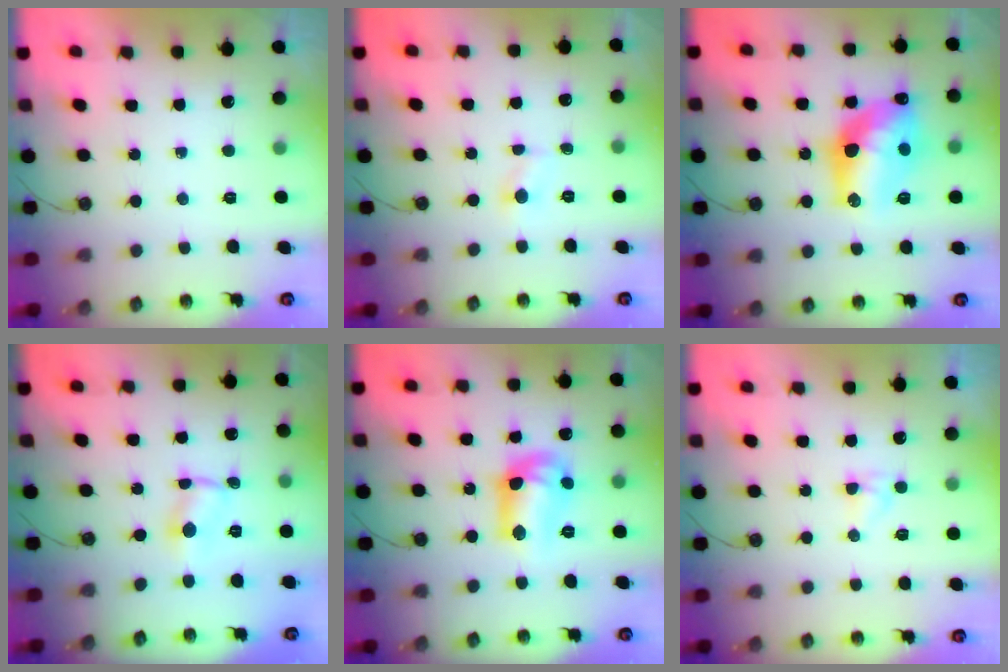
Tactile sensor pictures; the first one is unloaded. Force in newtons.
{"total": 2.6, "press": 2.6, "slide": 0.3}
{"total": 16.3, "press": 16.2, "slide": 1.4}
{"total": 1.5, "press": 1.5, "slide": 0.1}
{"total": 13.3, "press": 12.7, "slide": 4.0}
{"total": 2.5, "press": 2.5, "slide": 0.3}